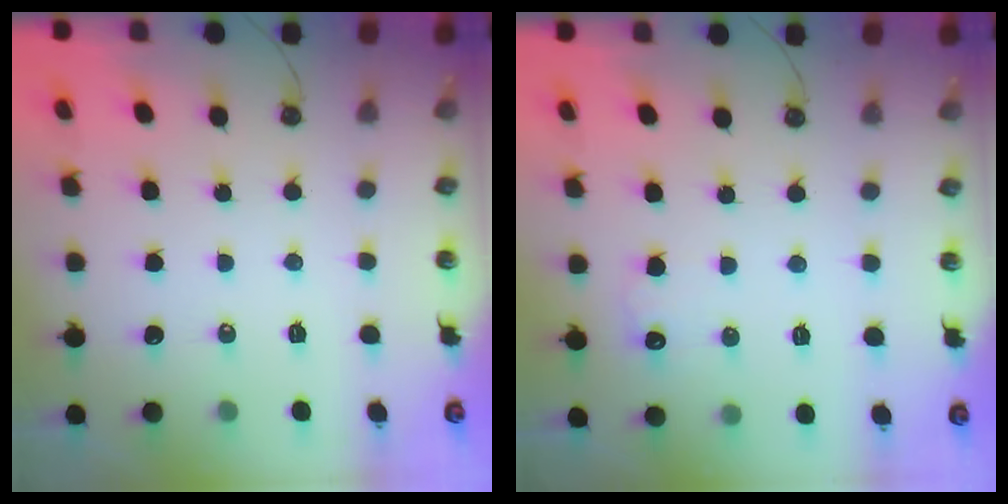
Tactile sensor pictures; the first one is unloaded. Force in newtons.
{"total": 4.5, "press": 4.3, "slide": 1.2}